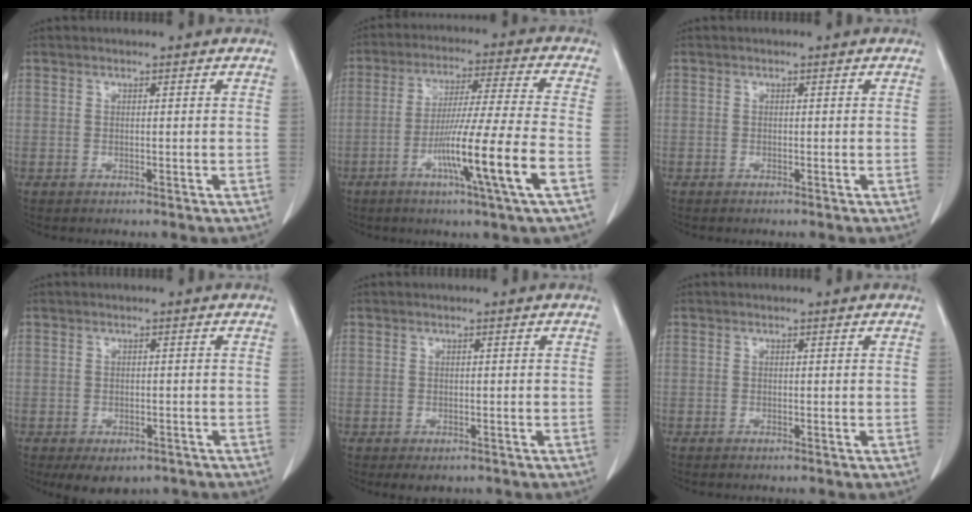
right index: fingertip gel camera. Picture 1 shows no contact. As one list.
[{"total": 13.9, "force": [-5.4, -1.9, 12.7], "torque": [-0.228, -0.017, -0.097]}, {"total": 0.0}, {"total": 5.1, "force": [-3.4, 3.2, 2.1], "torque": [-0.014, 0.001, -0.041]}, {"total": 2.0, "force": [-1.1, 1.4, 0.7], "torque": [-0.005, 0.002, -0.007]}, {"total": 0.0}]